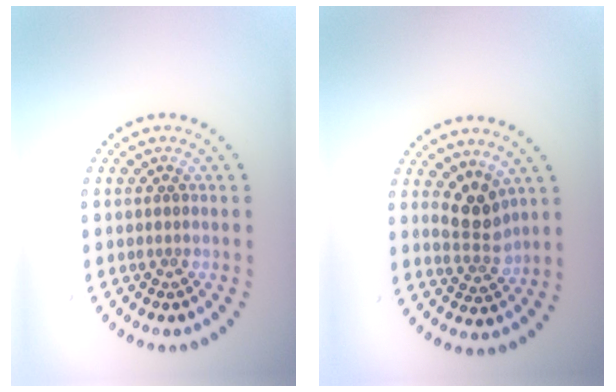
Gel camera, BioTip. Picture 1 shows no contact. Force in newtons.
{"total": 2.9, "press": 2.5, "slide": 1.4}